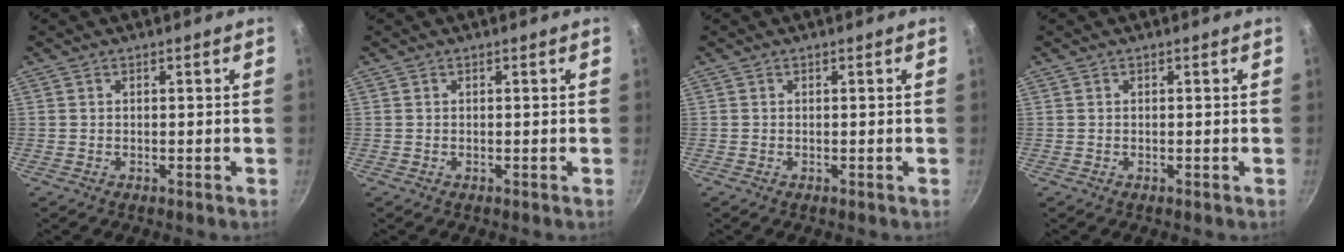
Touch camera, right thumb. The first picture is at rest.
{"total": 0.0}
{"total": 0.0}
{"total": 0.0}